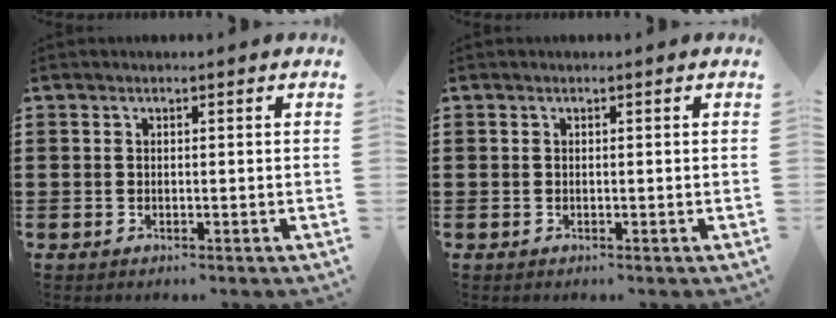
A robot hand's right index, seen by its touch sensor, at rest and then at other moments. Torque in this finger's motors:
{"motor_torque": [0.00, 0.00, 0.00, 0.00]}